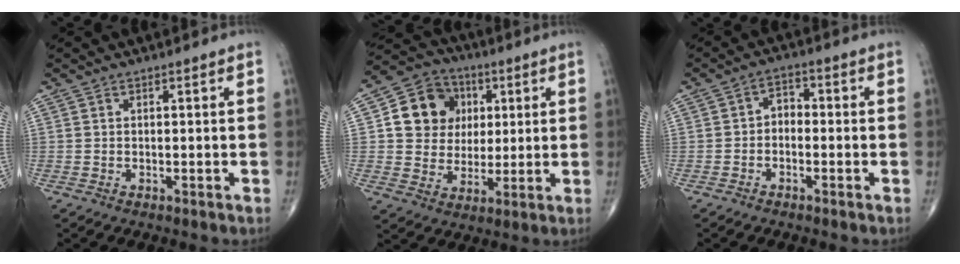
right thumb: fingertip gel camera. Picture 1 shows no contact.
{"total": 13.1, "force": [3.1, 11.5, 5.4], "torque": [-0.054, 0.002, 0.052]}
{"total": 3.2, "force": [-0.9, 2.3, 2.0], "torque": [-0.014, 0.022, -0.029]}